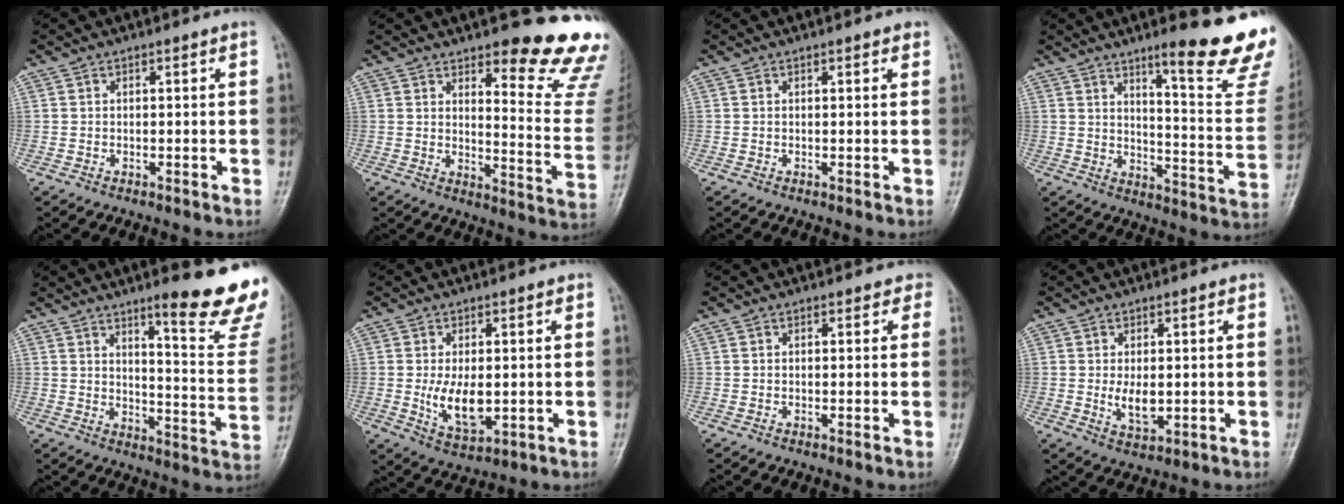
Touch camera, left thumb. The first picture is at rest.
{"total": 17.7, "force": [13.0, 4.3, 11.3], "torque": [-0.098, -0.107, 0.158]}
{"total": 1.1, "force": [0.6, 0.4, 0.8], "torque": [-0.008, 0.000, 0.005]}
{"total": 18.5, "force": [12.7, 2.4, 13.1], "torque": [-0.132, -0.096, 0.172]}
{"total": 18.0, "force": [12.5, 2.3, 12.8], "torque": [-0.126, -0.096, 0.167]}
{"total": 8.0, "force": [-0.5, 4.4, 6.7], "torque": [-0.108, -0.016, -0.001]}
{"total": 1.4, "force": [0.7, 1.1, 0.5], "torque": [0.015, -0.002, -0.005]}
{"total": 4.7, "force": [-0.1, 2.6, 3.9], "torque": [-0.059, -0.010, 0.004]}